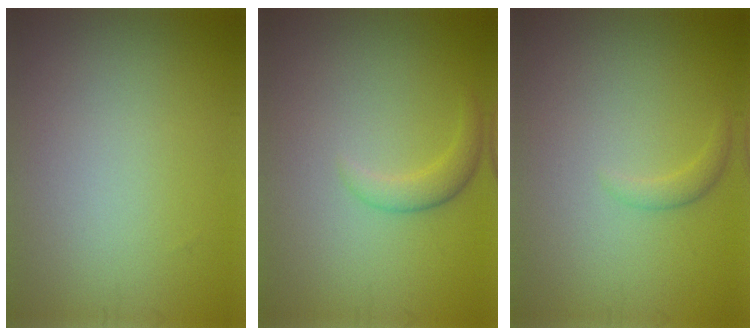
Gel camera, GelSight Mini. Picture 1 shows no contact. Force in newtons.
{"total": 1.8, "press": 1.8, "slide": 0.1}
{"total": 1.1, "press": 1.1, "slide": 0.1}